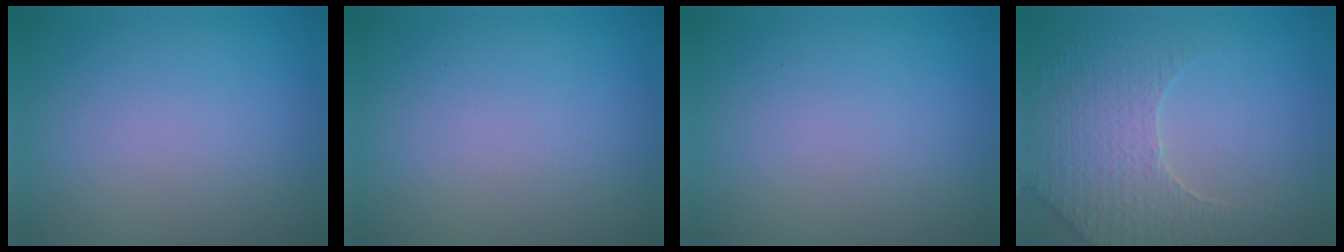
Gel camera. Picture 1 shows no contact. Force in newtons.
{"total": 0.0}
{"total": 0.0}
{"total": 3.8, "press": 3.7, "slide": 0.8}